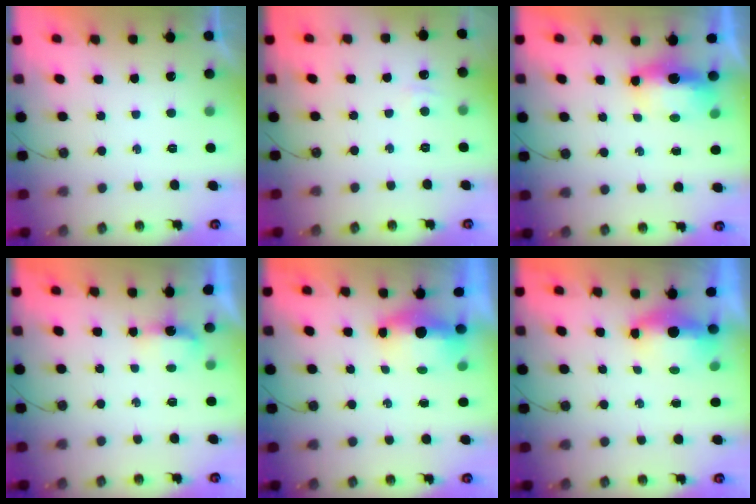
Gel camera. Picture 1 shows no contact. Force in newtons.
{"total": 4.4, "press": 4.3, "slide": 0.6}
{"total": 15.7, "press": 8.7, "slide": 13.1}
{"total": 3.3, "press": 3.2, "slide": 0.6}
{"total": 5.7, "press": 5.6, "slide": 0.9}
{"total": 5.3, "press": 5.2, "slide": 1.2}